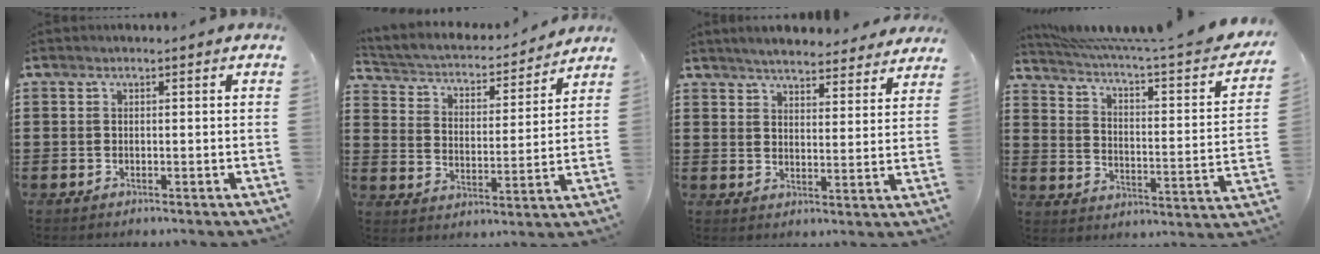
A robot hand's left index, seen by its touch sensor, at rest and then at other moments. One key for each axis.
{"total": 2.6, "fx": 2.4, "fy": 0.8, "fz": 0.5, "tx": -0.031, "ty": -0.026, "tz": 0.029}
{"total": 4.5, "fx": 4.4, "fy": 0.1, "fz": 0.7, "tx": -0.033, "ty": -0.022, "tz": 0.078}
{"total": 4.0, "fx": 2.9, "fy": -0.2, "fz": 2.8, "tx": -0.070, "ty": -0.036, "tz": 0.039}